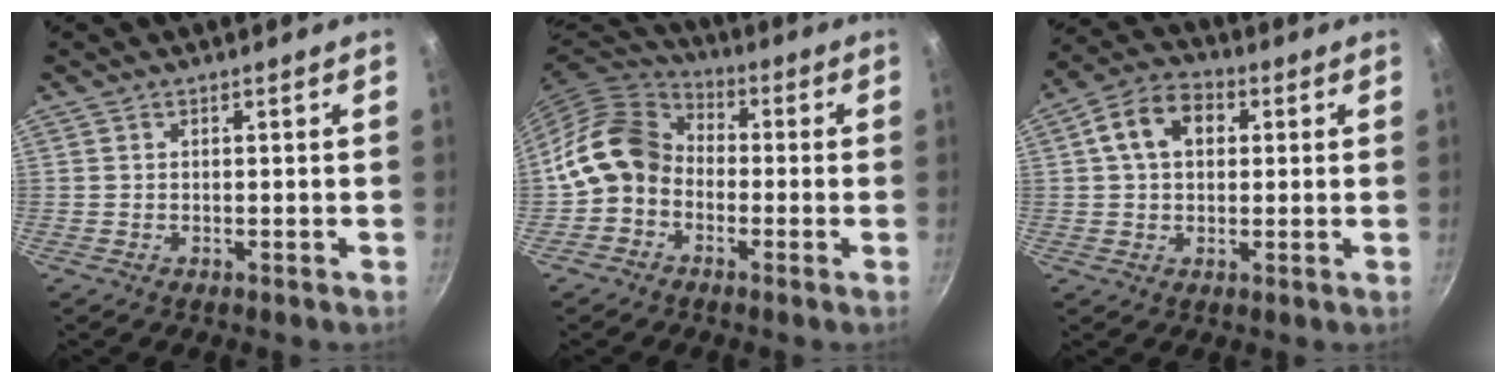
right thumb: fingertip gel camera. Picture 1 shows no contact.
{"total": 11.2, "force": [-2.2, 9.3, 5.9], "torque": [-0.075, 0.038, -0.065]}
{"total": 9.7, "force": [2.2, 6.9, 6.4], "torque": [-0.091, 0.019, 0.023]}